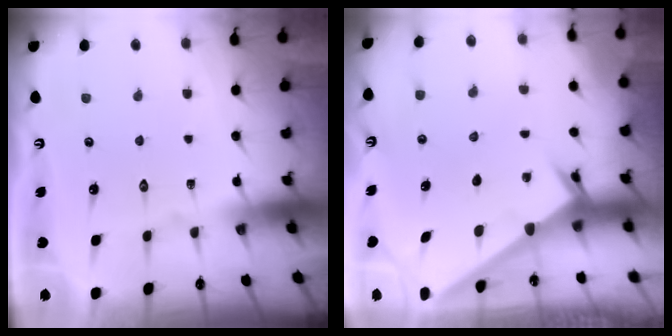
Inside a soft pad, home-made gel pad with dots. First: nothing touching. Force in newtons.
{"total": 2.3, "press": 2.3, "slide": 0.2}